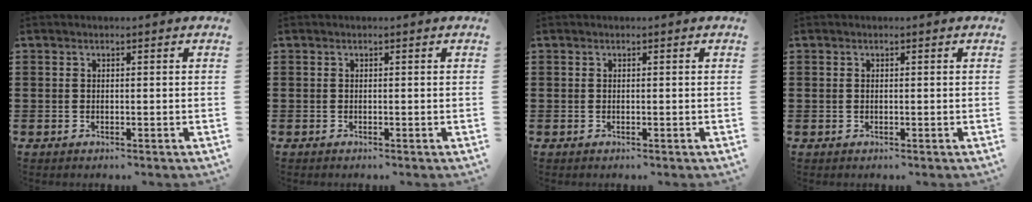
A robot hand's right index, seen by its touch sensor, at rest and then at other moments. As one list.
[{"total": 0.0}, {"total": 0.0}, {"total": 0.0}]